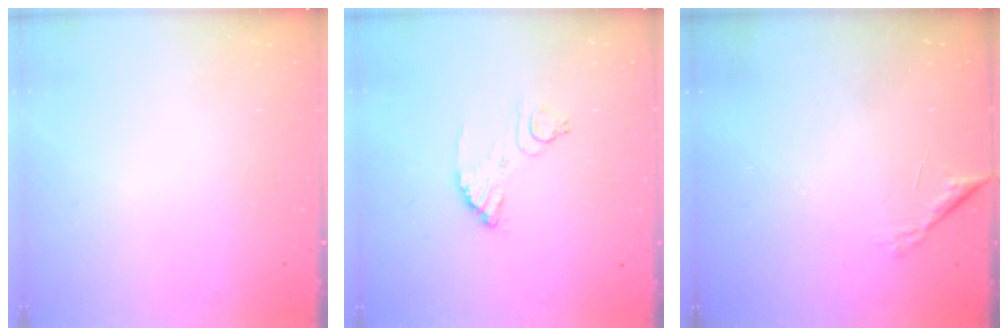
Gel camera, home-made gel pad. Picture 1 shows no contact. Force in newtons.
{"total": 9.3, "press": 9.3, "slide": 0.8}
{"total": 6.0, "press": 6.0, "slide": 0.2}